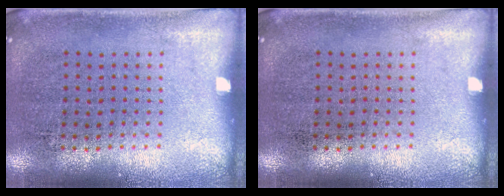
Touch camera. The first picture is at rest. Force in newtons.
{"total": 0.0}